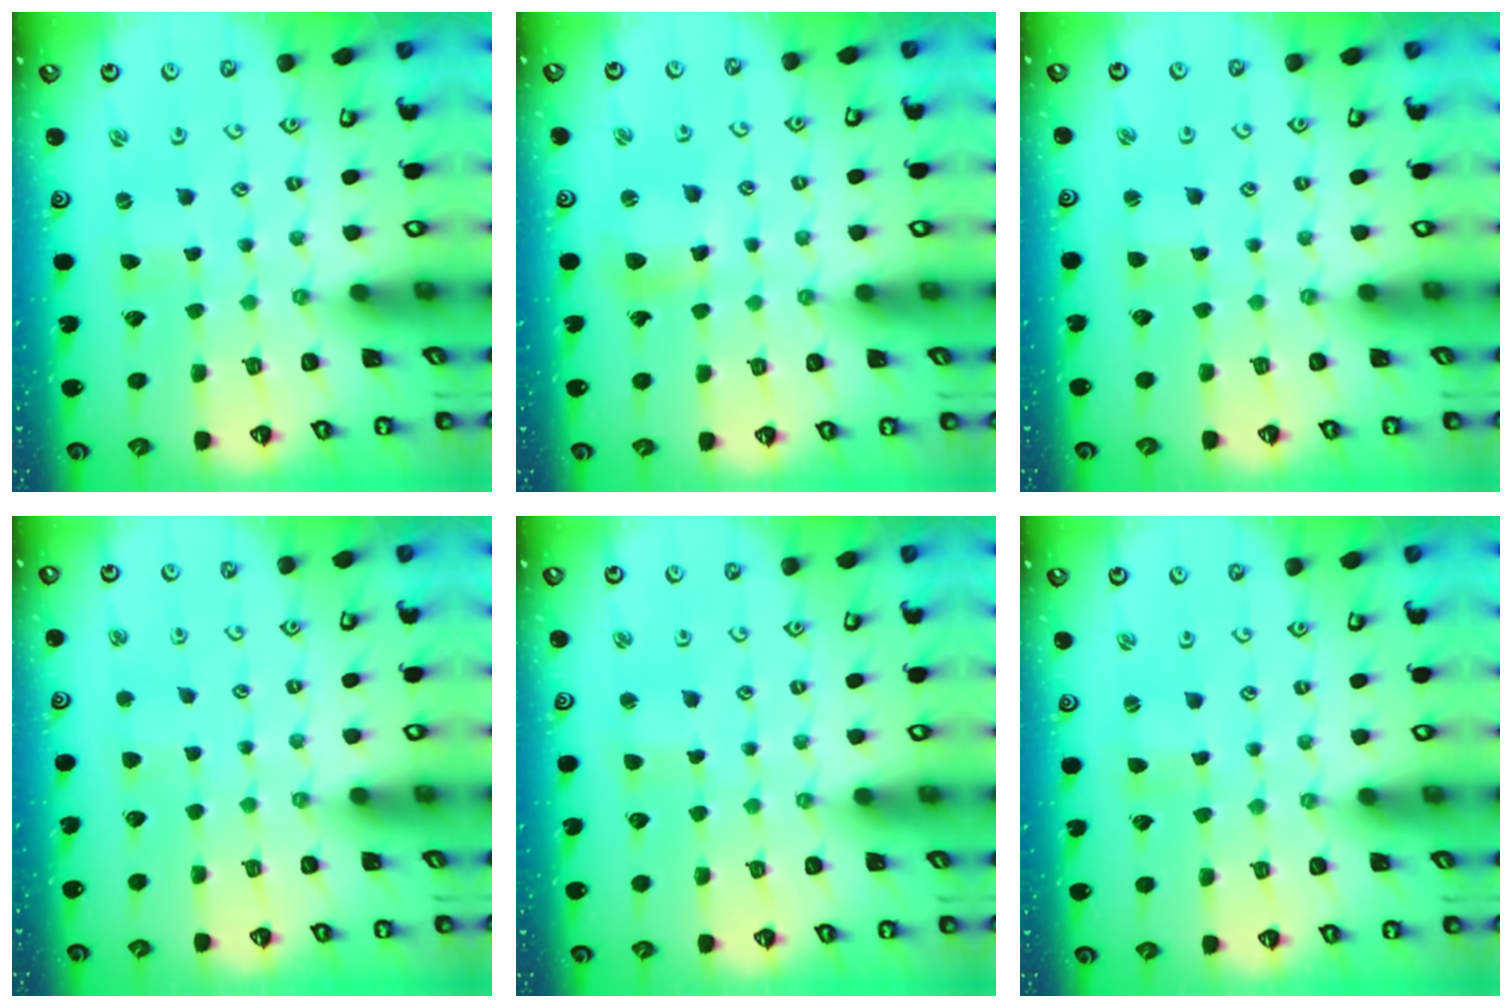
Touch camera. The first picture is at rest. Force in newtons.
{"total": 8.9, "press": 8.8, "slide": 1.0}
{"total": 1.7, "press": 1.7, "slide": 0.2}
{"total": 2.8, "press": 2.8, "slide": 0.5}
{"total": 2.1, "press": 2.1, "slide": 0.5}
{"total": 0.7, "press": 0.7, "slide": 0.1}